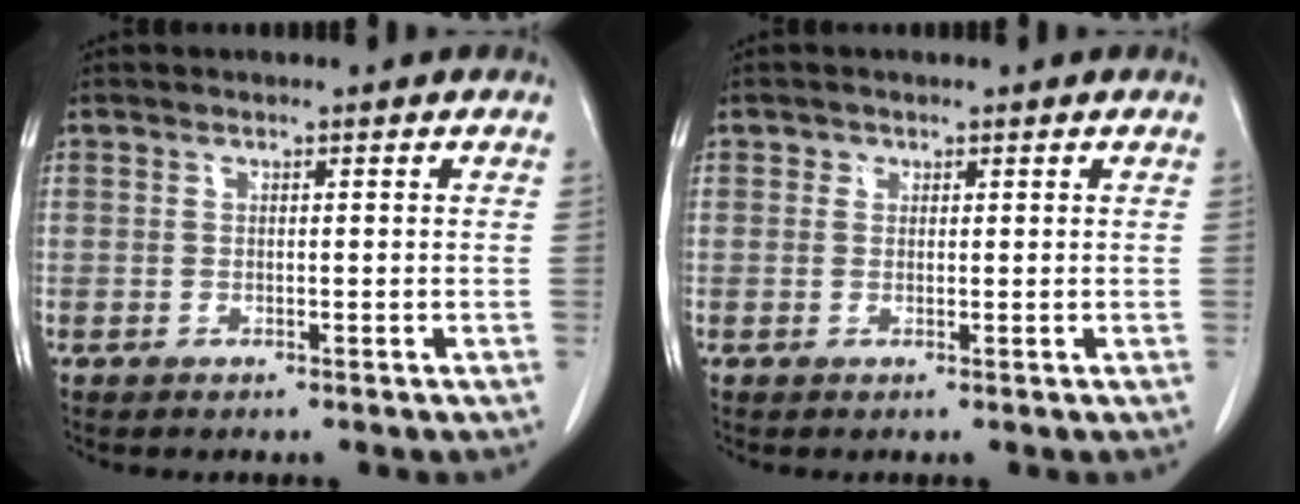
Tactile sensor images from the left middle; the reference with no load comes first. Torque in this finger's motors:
{"motor_torque": [0.20, -0.23, -0.09, 0.00]}